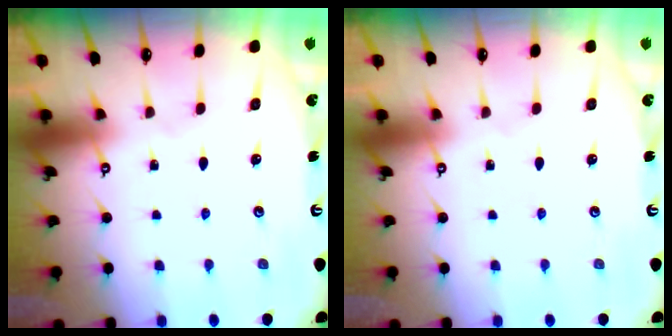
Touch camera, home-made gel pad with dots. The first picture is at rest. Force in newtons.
{"total": 0.0}